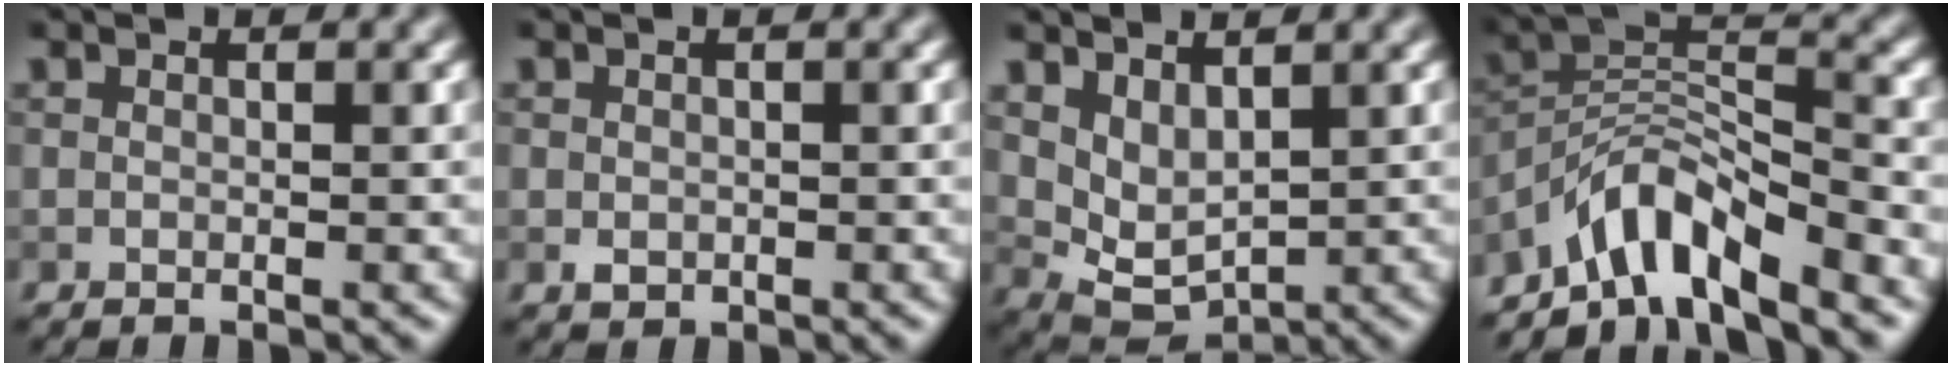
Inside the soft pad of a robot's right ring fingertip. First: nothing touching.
{"total": 1.0, "force": [-0.2, 0.8, 0.5], "torque": [-0.005, -0.004, -0.005]}
{"total": 3.4, "force": [1.9, 2.0, 2.1], "torque": [-0.050, -0.015, 0.044]}
{"total": 6.6, "force": [-5.3, 1.4, 3.6], "torque": [-0.053, 0.008, -0.107]}